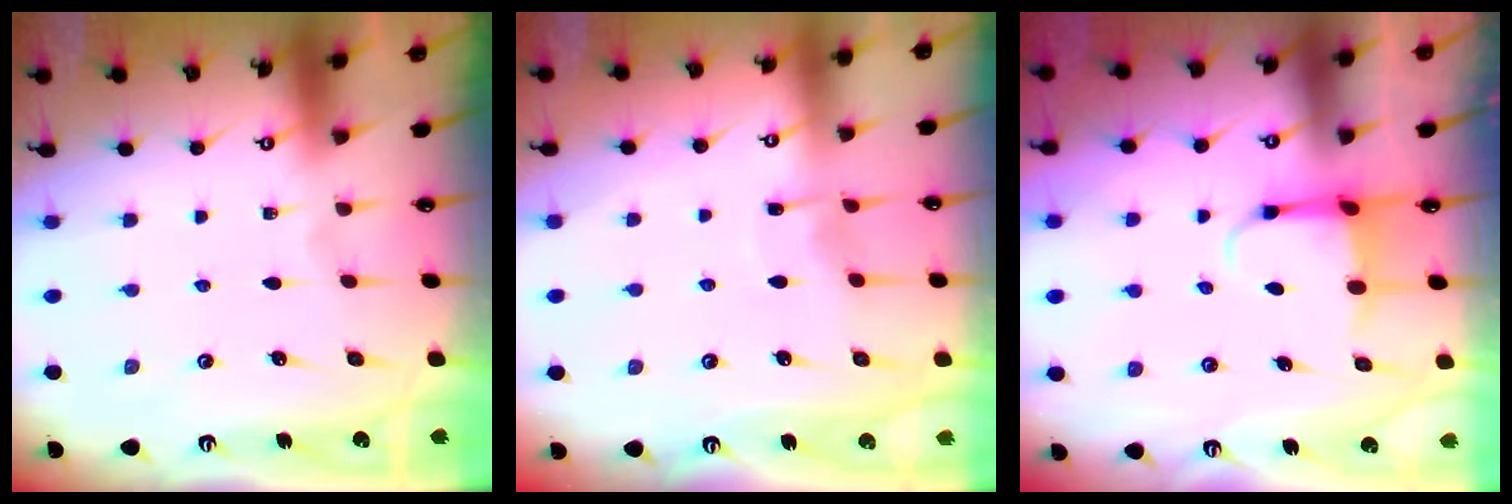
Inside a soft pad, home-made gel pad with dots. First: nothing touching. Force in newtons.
{"total": 5.5, "press": 5.5, "slide": 0.7}
{"total": 4.0, "press": 3.8, "slide": 1.1}